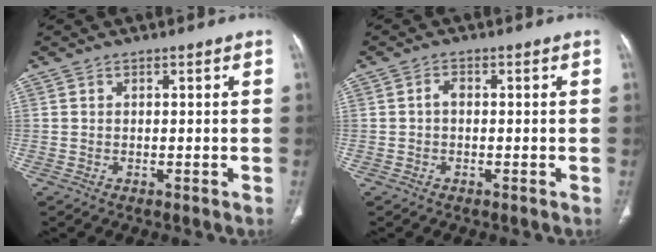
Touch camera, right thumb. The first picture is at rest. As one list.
[{"total": 1.3, "force": [-0.2, 0.8, 1.0], "torque": [-0.014, 0.004, -0.006]}]